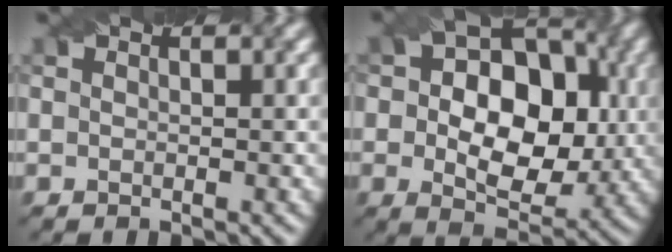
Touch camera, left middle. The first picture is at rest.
{"total": 10.9, "force": [0.4, 7.6, 7.8], "torque": [-0.111, -0.002, 0.008]}